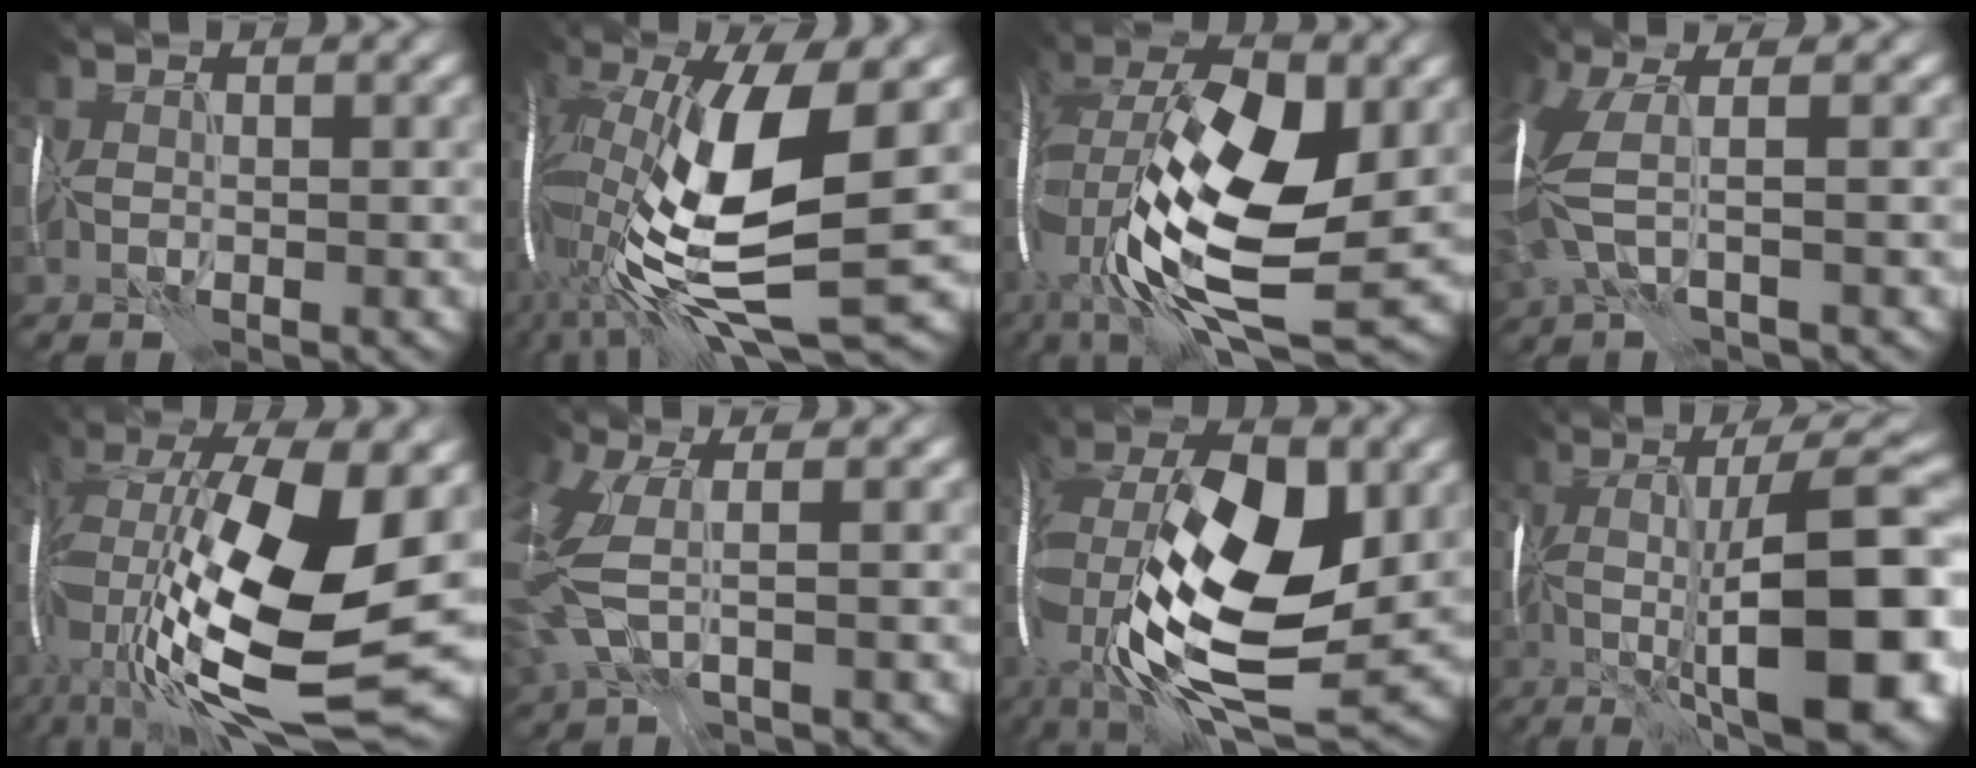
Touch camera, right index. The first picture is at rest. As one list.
[{"total": 15.7, "force": [-1.7, 5.6, 14.6], "torque": [-0.282, -0.014, -0.024]}, {"total": 17.9, "force": [-1.7, 7.8, 16.0], "torque": [-0.320, 0.001, -0.033]}, {"total": 5.8, "force": [-0.4, 2.3, 5.3], "torque": [-0.141, -0.004, -0.016]}, {"total": 19.3, "force": [-0.4, 7.7, 17.7], "torque": [-0.353, -0.025, 0.007]}, {"total": 7.5, "force": [-0.2, 3.7, 6.4], "torque": [-0.175, -0.016, -0.009]}, {"total": 17.9, "force": [-0.6, 8.6, 15.6], "torque": [-0.317, 0.010, -0.016]}, {"total": 14.6, "force": [-1.9, 3.8, 13.9], "torque": [-0.197, 0.006, -0.024]}]